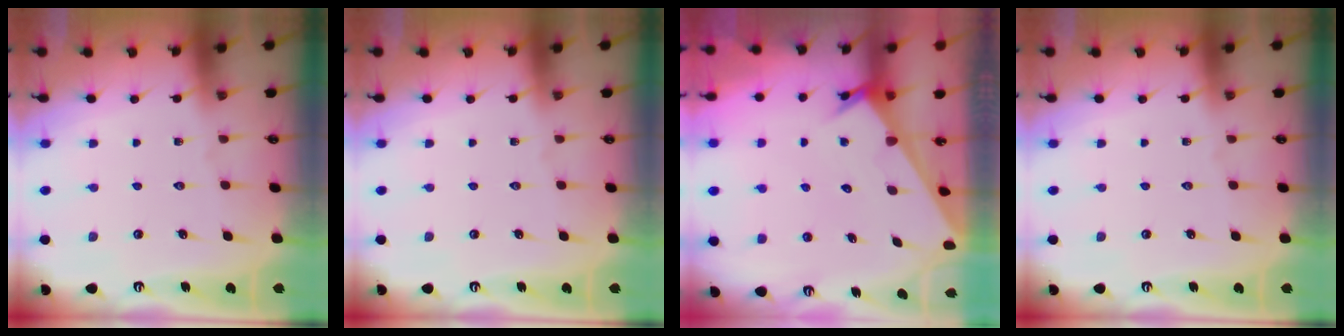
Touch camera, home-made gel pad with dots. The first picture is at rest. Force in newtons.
{"total": 0.0}
{"total": 2.5, "press": 2.5, "slide": 0.1}
{"total": 0.0}